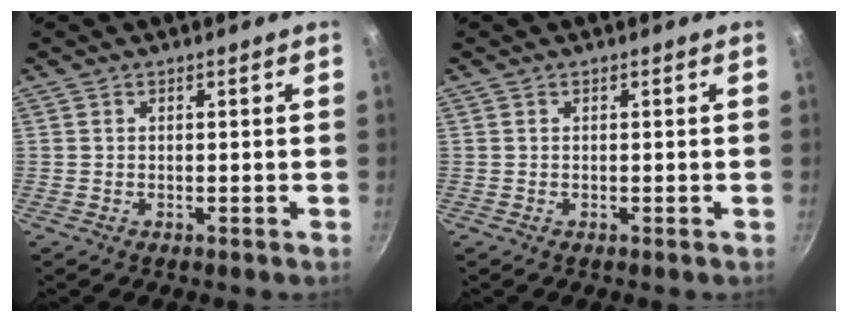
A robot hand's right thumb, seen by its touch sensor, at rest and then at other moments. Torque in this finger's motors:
{"motor_torque": [-0.04, 0.00, -0.02, 0.02, 0.04]}